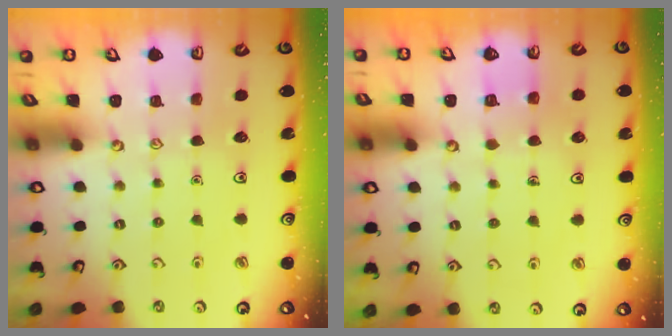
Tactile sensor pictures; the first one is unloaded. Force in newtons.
{"total": 2.2, "press": 2.2, "slide": 0.0}